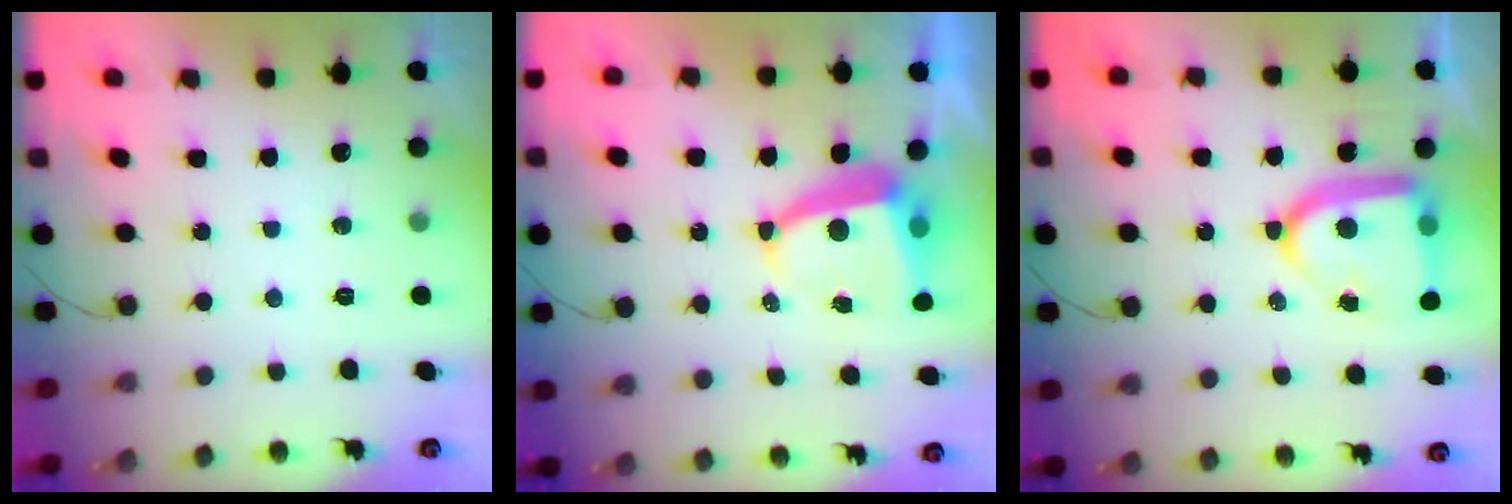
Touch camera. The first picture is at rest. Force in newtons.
{"total": 7.0, "press": 7.0, "slide": 0.5}
{"total": 15.7, "press": 15.6, "slide": 1.6}